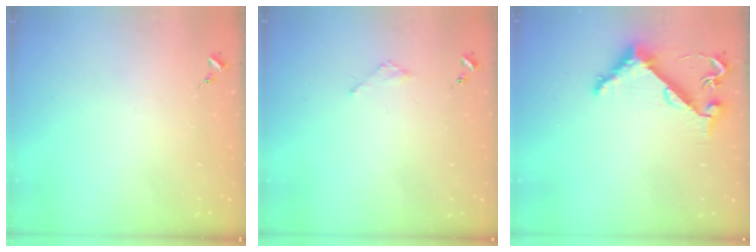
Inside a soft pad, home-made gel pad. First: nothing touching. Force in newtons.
{"total": 1.8, "press": 1.8, "slide": 0.2}
{"total": 6.3, "press": 6.3, "slide": 0.6}